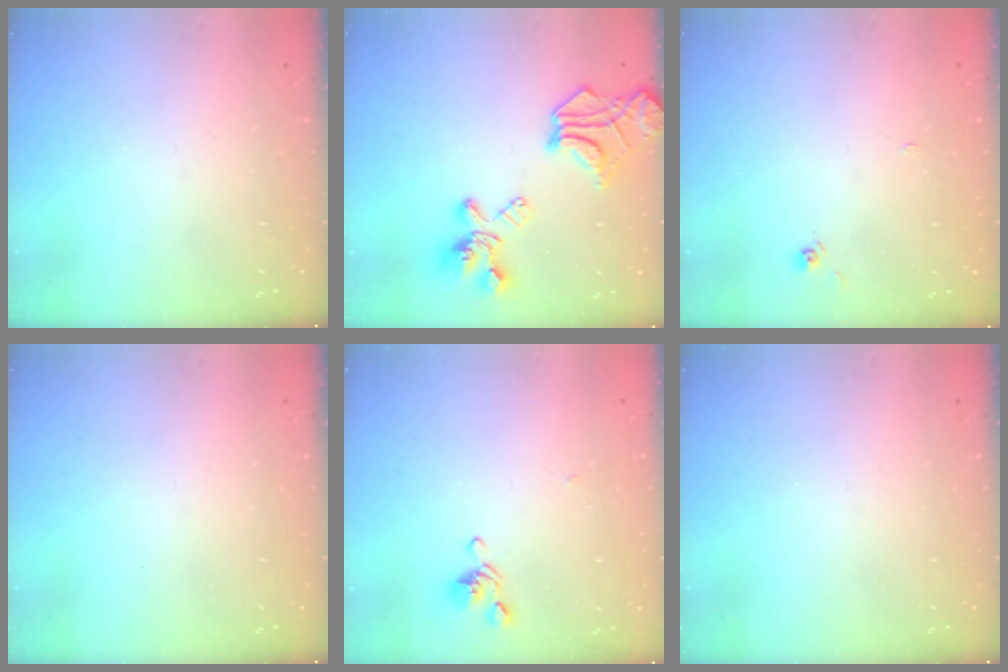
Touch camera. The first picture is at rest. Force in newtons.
{"total": 12.9, "press": 12.7, "slide": 2.6}
{"total": 4.6, "press": 4.6, "slide": 0.4}
{"total": 0.0}
{"total": 2.5, "press": 2.3, "slide": 0.9}
{"total": 0.0}